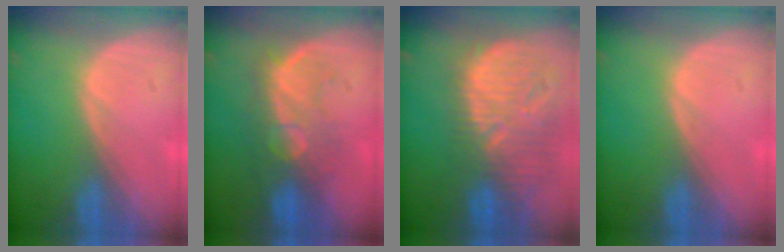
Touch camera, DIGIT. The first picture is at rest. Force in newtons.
{"total": 9.0, "press": 8.3, "slide": 3.4}
{"total": 13.1, "press": 11.3, "slide": 6.6}
{"total": 0.0}